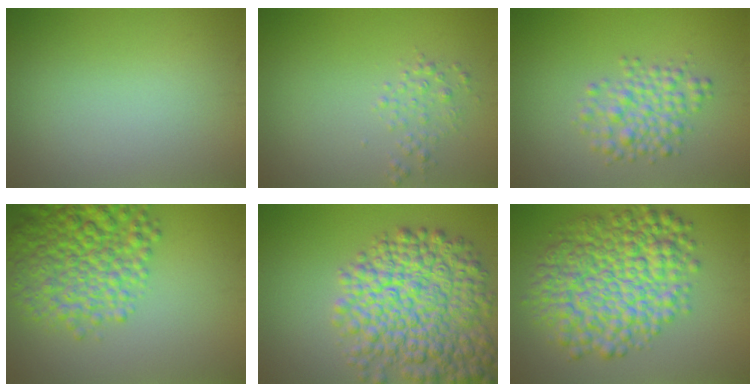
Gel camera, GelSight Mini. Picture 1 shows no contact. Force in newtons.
{"total": 1.5, "press": 1.5, "slide": 0.0}
{"total": 3.4, "press": 3.4, "slide": 0.1}
{"total": 7.8, "press": 7.8, "slide": 0.3}
{"total": 10.5, "press": 10.5, "slide": 0.5}
{"total": 10.0, "press": 10.0, "slide": 0.1}